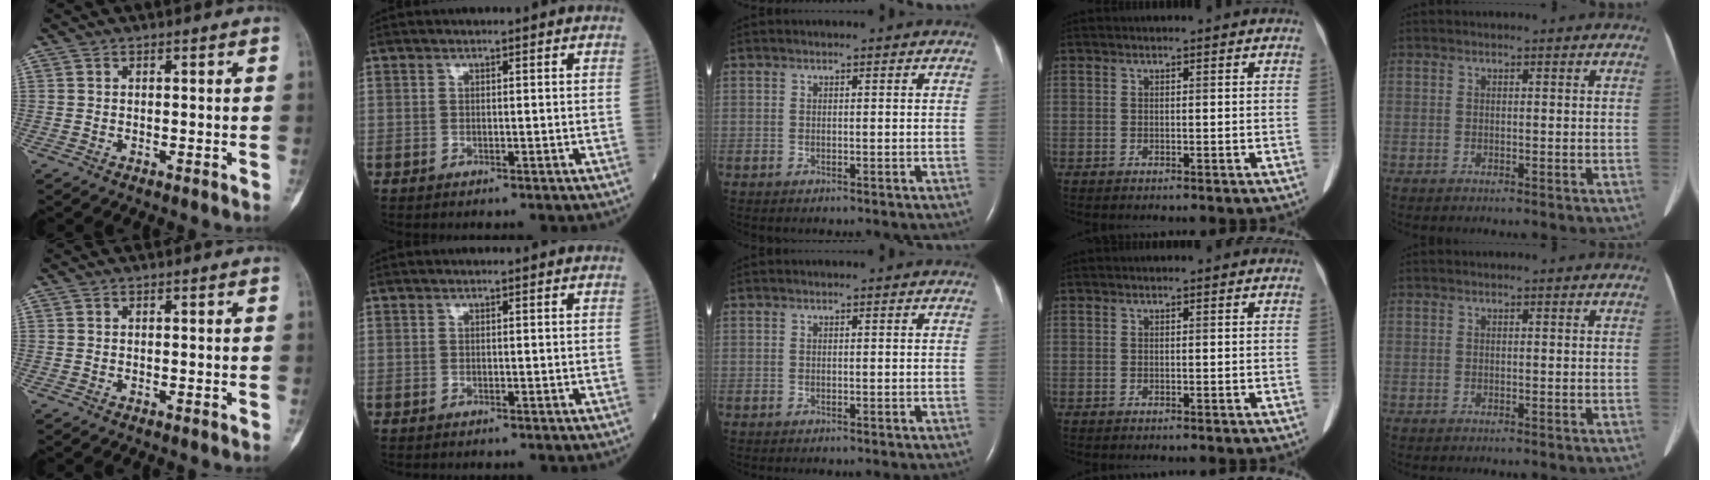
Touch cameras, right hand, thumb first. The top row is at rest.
{}